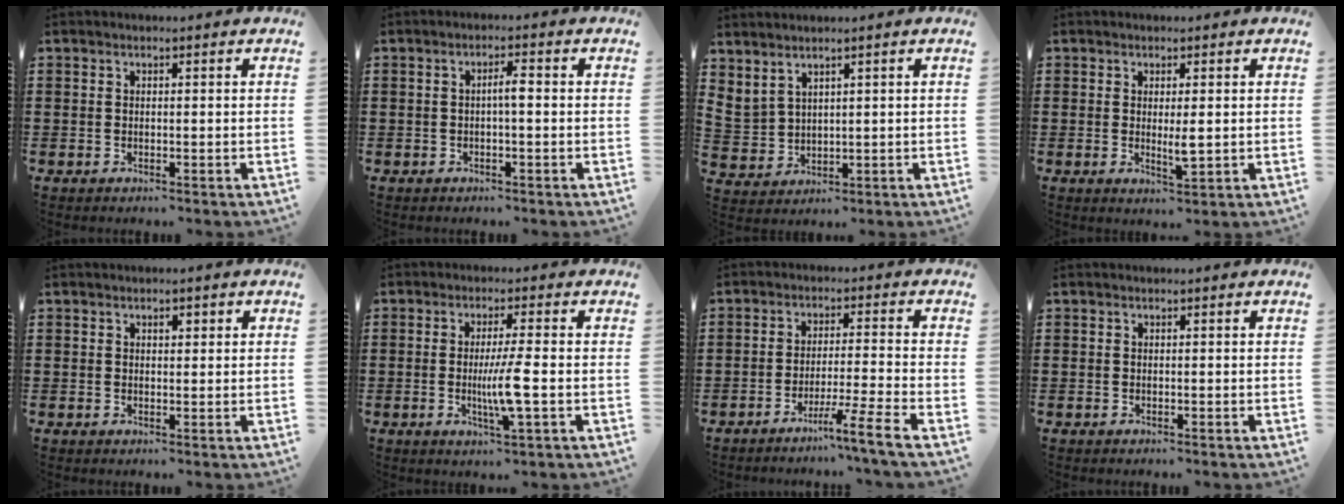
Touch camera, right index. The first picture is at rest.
{"total": 2.3, "force": [-0.3, 0.3, 2.2], "torque": [-0.043, 0.004, -0.007]}
{"total": 2.2, "force": [1.9, 1.1, 0.2], "torque": [-0.016, 0.001, 0.036]}
{"total": 2.9, "force": [0.1, 0.7, 2.8], "torque": [-0.042, -0.005, 0.000]}
{"total": 1.1, "force": [0.5, 0.6, 0.8], "torque": [-0.016, 0.008, 0.008]}
{"total": 6.0, "force": [-0.9, 0.0, 5.9], "torque": [-0.117, -0.014, -0.024]}
{"total": 5.6, "force": [-4.3, -1.4, 3.3], "torque": [-0.049, -0.014, -0.078]}
{"total": 0.0}